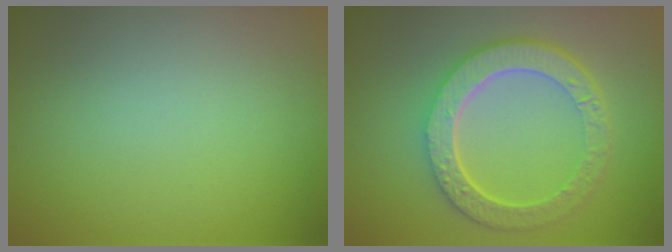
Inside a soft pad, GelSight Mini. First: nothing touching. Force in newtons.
{"total": 6.6, "press": 4.9, "slide": 4.4}